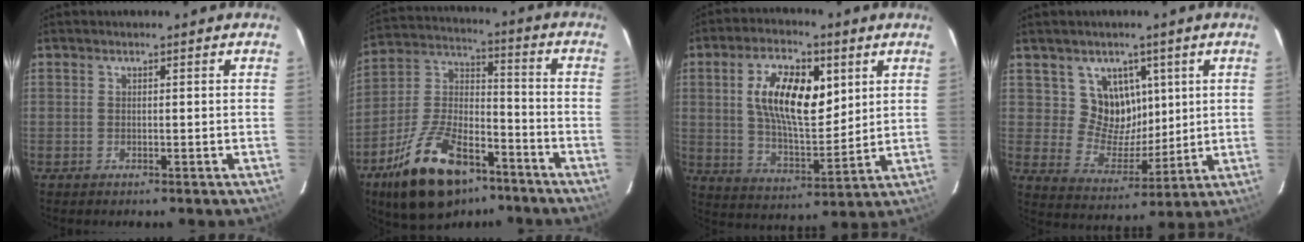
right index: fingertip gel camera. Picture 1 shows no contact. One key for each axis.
{"total": 20.3, "fx": -12.4, "fy": 9.8, "fz": 12.7, "tx": -0.252, "ty": 0.007, "tz": -0.207}
{"total": 14.2, "fx": 4.5, "fy": 6.5, "fz": 11.8, "tx": -0.213, "ty": 0.009, "tz": 0.084}
{"total": 9.1, "fx": 4.0, "fy": 7.7, "fz": 2.7, "tx": -0.047, "ty": -0.008, "tz": 0.082}